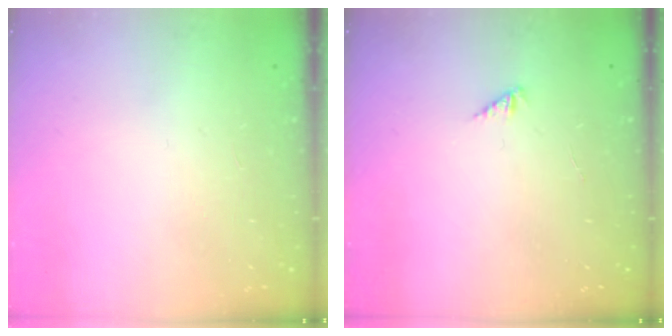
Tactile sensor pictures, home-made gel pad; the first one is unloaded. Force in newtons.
{"total": 0.0}